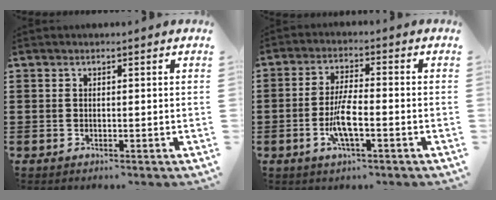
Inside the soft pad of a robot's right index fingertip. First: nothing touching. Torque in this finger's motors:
{"motor_torque": [1.99, 0.14, 0.64, 0.20]}